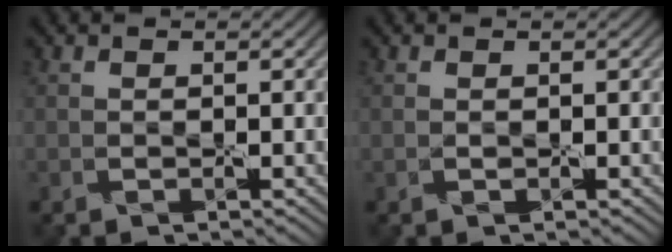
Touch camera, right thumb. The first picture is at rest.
{"total": 0.0}